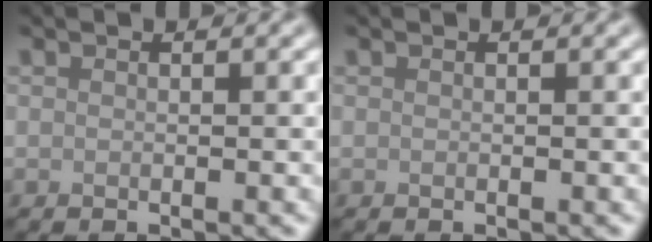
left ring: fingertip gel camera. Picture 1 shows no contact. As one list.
[{"total": 0.0}]